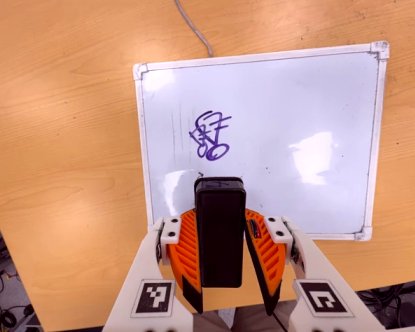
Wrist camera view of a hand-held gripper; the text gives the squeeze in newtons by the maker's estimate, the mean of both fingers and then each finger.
{"total": 5.6, "left": 4.5, "right": 6.7}